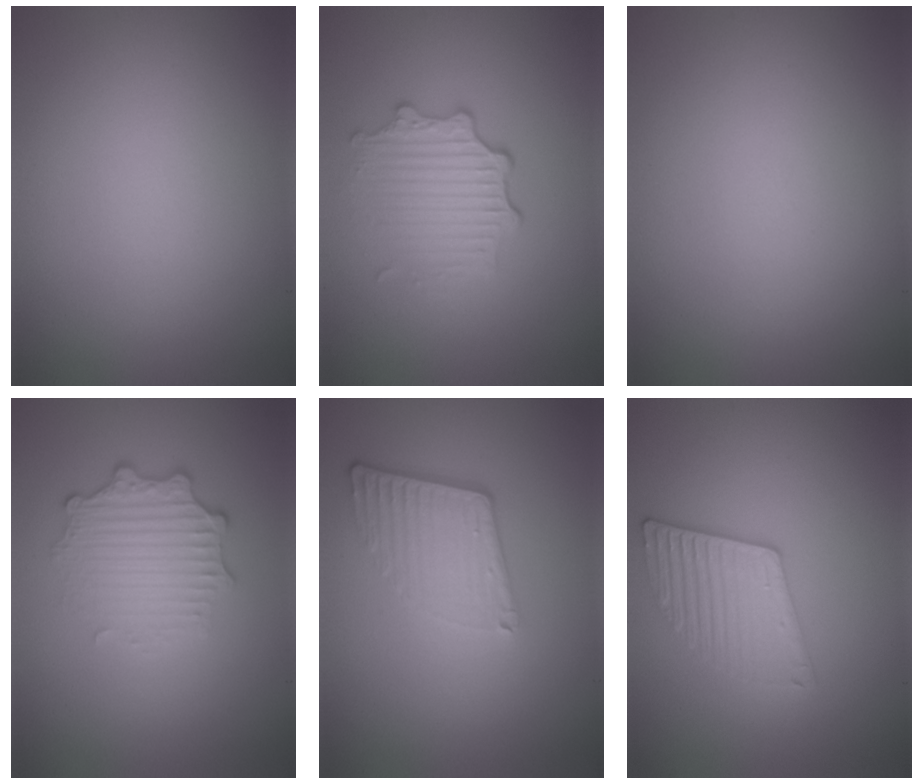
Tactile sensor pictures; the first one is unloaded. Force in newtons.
{"total": 3.5, "press": 2.8, "slide": 2.1}
{"total": 0.0}
{"total": 3.3, "press": 2.7, "slide": 1.9}
{"total": 4.1, "press": 2.7, "slide": 3.1}
{"total": 3.2, "press": 3.2, "slide": 0.6}